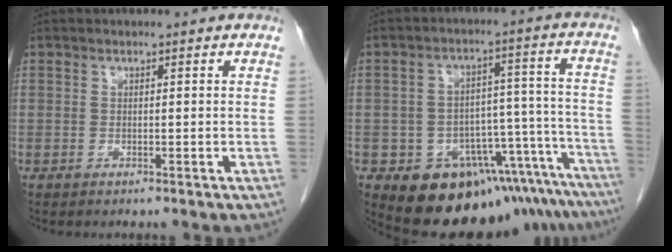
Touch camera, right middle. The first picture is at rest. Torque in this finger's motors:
{"motor_torque": [1.08, -1.06, 0.19, 0.07]}